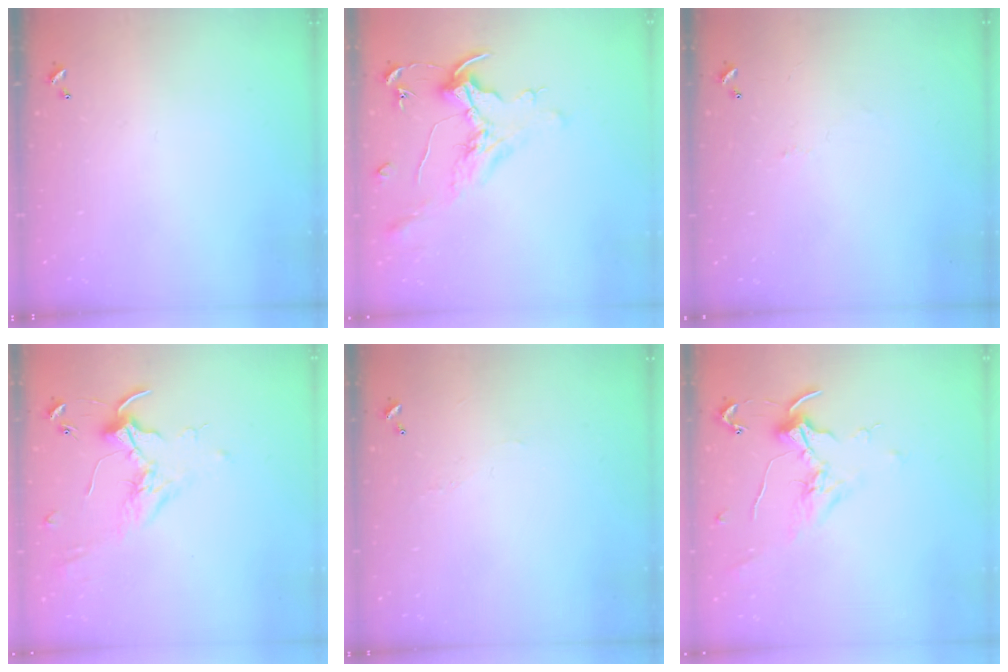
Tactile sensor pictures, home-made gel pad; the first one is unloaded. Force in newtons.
{"total": 1.6, "press": 1.4, "slide": 0.7}
{"total": 1.6, "press": 1.5, "slide": 0.5}
{"total": 1.7, "press": 1.6, "slide": 0.4}
{"total": 0.9, "press": 0.7, "slide": 0.6}
{"total": 0.7, "press": 0.3, "slide": 0.7}